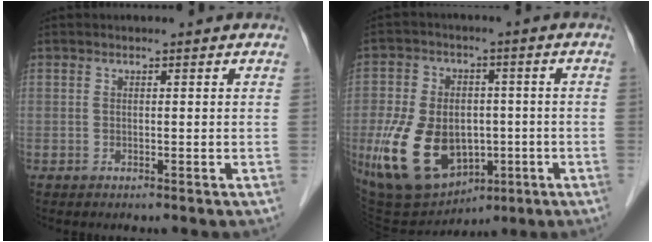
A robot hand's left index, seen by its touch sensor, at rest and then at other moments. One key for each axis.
{"total": 15.1, "fx": -3.7, "fy": 10.1, "fz": 10.7, "tx": -0.217, "ty": -0.001, "tz": -0.041}